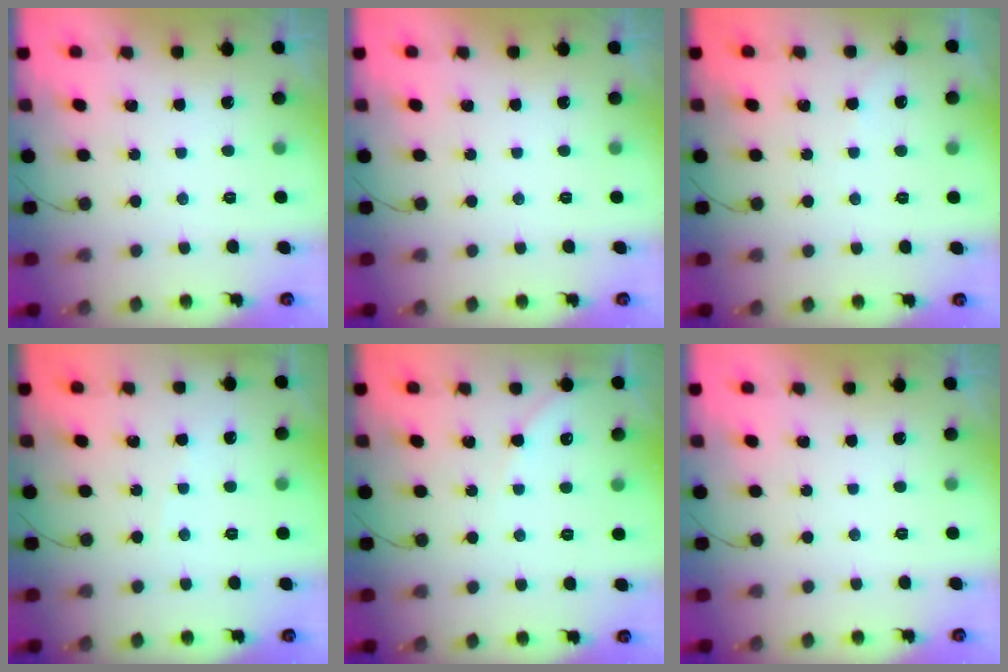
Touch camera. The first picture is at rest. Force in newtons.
{"total": 0.0}
{"total": 1.3, "press": 1.3, "slide": 0.2}
{"total": 1.4, "press": 1.4, "slide": 0.2}
{"total": 4.1, "press": 4.0, "slide": 0.6}
{"total": 0.0}